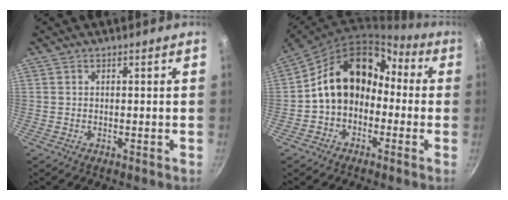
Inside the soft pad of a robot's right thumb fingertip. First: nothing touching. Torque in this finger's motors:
{"motor_torque": [0.38, 3.37, 1.69, -0.58, 0.23]}